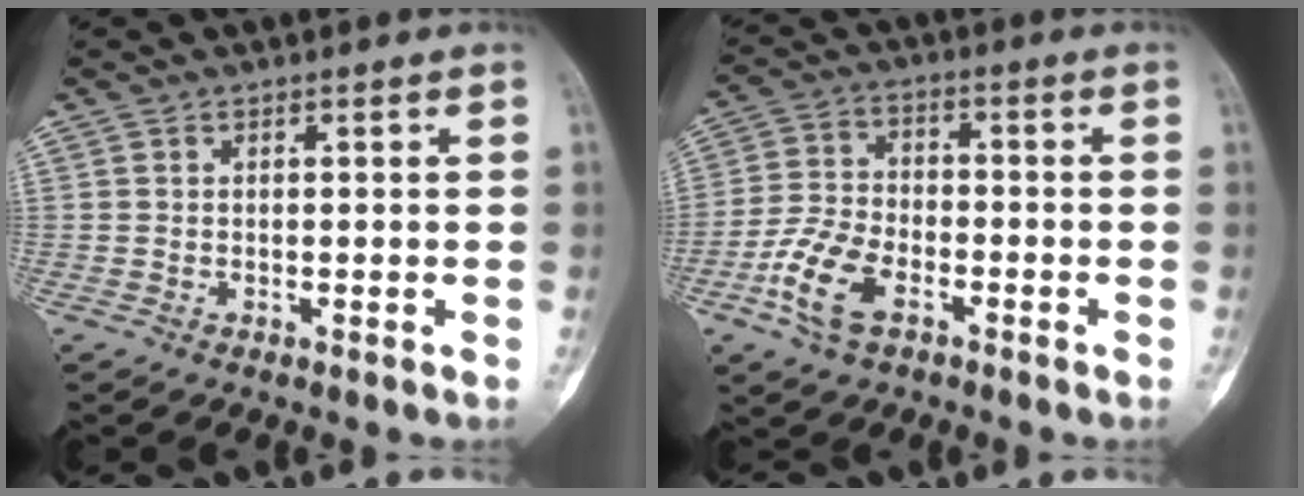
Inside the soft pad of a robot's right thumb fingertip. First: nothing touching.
{"total": 10.1, "force": [-4.7, 5.6, 6.9], "torque": [-0.144, 0.018, -0.093]}